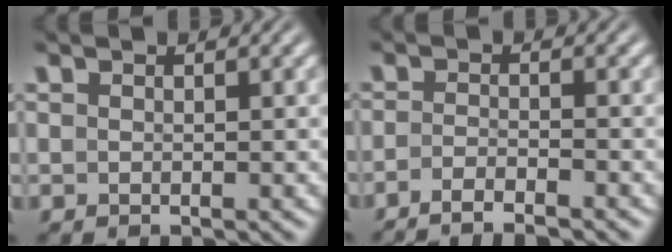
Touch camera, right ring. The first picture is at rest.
{"total": 3.5, "force": [-3.2, 0.4, 1.4], "torque": [-0.027, -0.009, -0.050]}